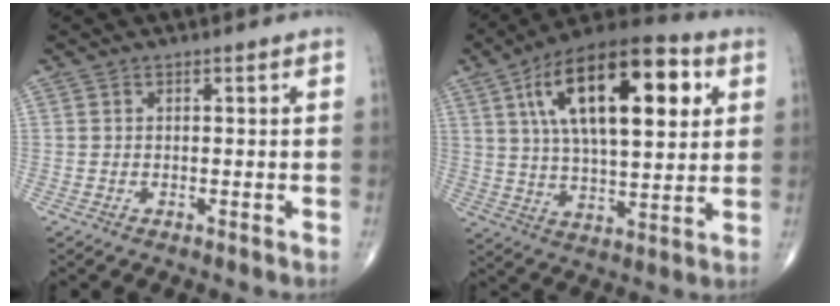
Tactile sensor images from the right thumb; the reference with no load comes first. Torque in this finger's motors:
{"motor_torque": [0.46, 4.55, 1.99, 0.78, 0.55]}